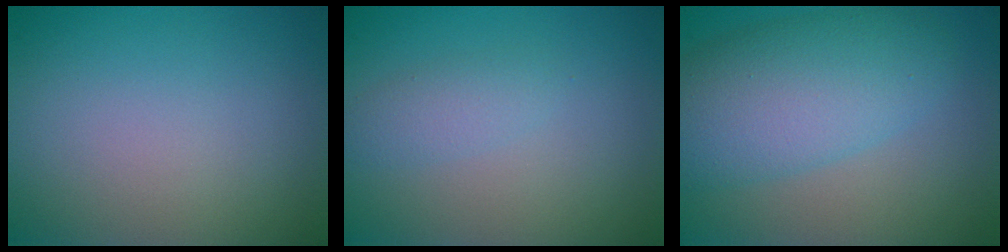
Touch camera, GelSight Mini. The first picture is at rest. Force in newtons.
{"total": 1.5, "press": 1.5, "slide": 0.1}
{"total": 7.4, "press": 7.4, "slide": 0.5}